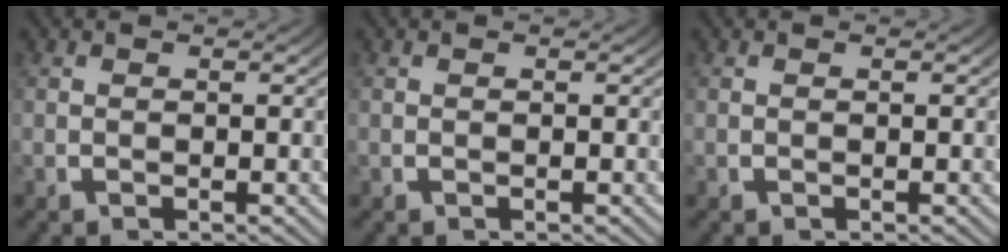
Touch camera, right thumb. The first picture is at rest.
{"total": 0.0}
{"total": 0.0}